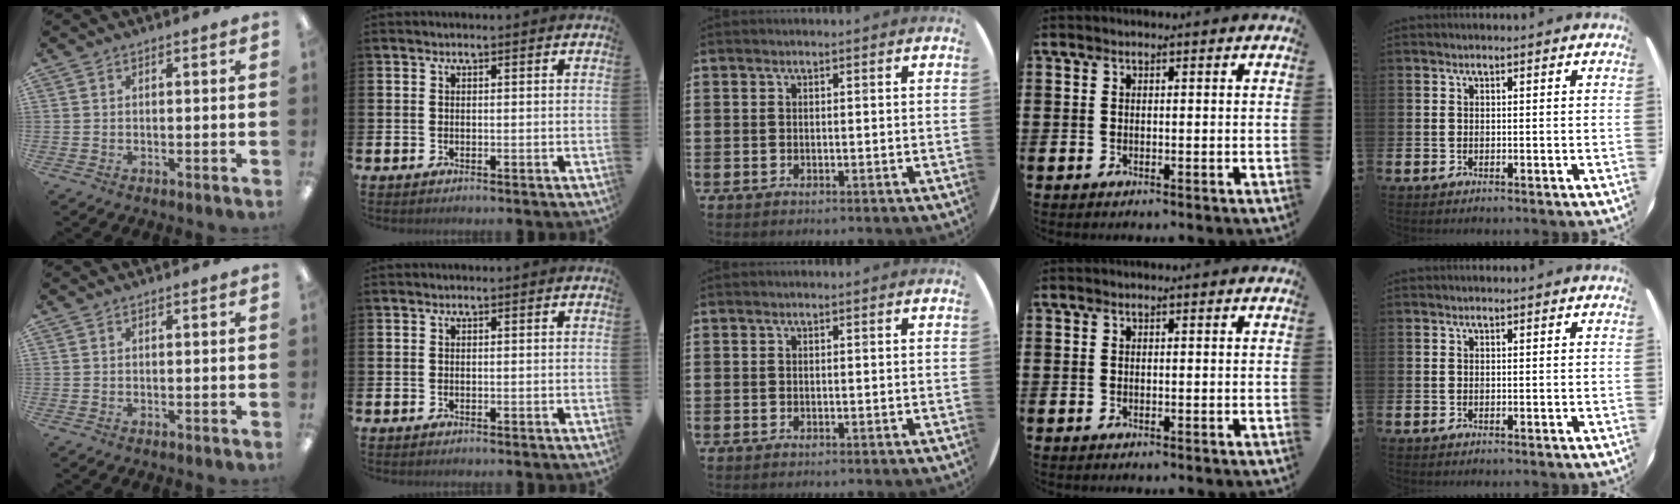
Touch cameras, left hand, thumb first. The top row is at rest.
{}